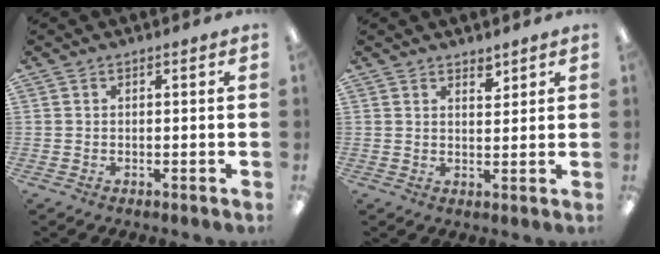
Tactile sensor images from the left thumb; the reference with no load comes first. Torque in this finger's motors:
{"motor_torque": [-0.05, -0.01, -0.61, 0.17, 0.03]}